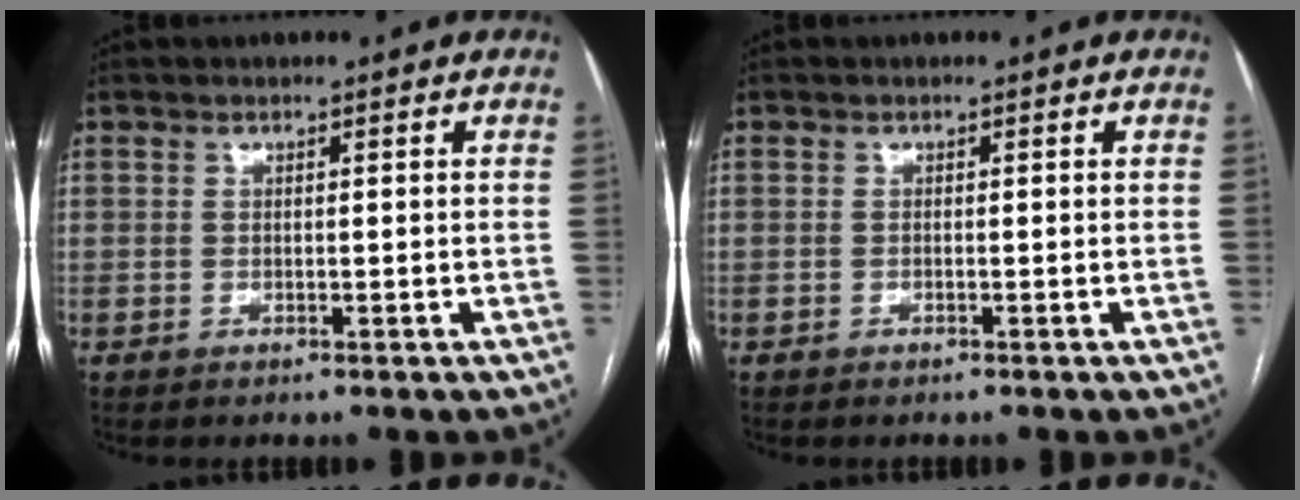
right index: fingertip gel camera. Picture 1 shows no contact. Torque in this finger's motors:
{"motor_torque": [-0.03, -0.03, -0.02, -0.02]}